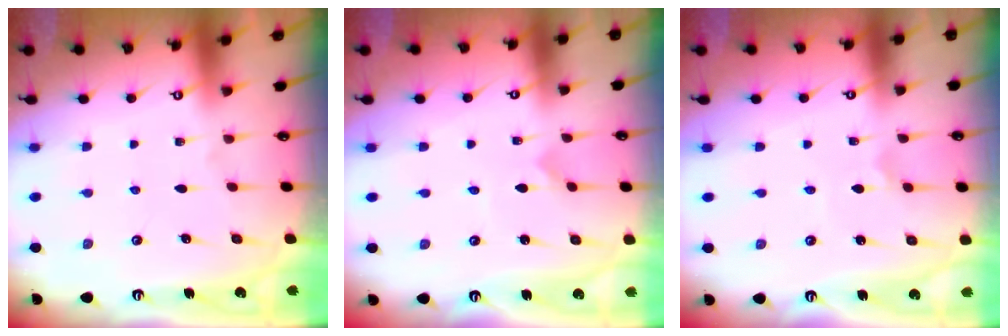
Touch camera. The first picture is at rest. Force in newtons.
{"total": 0.0}
{"total": 0.7, "press": 0.5, "slide": 0.4}